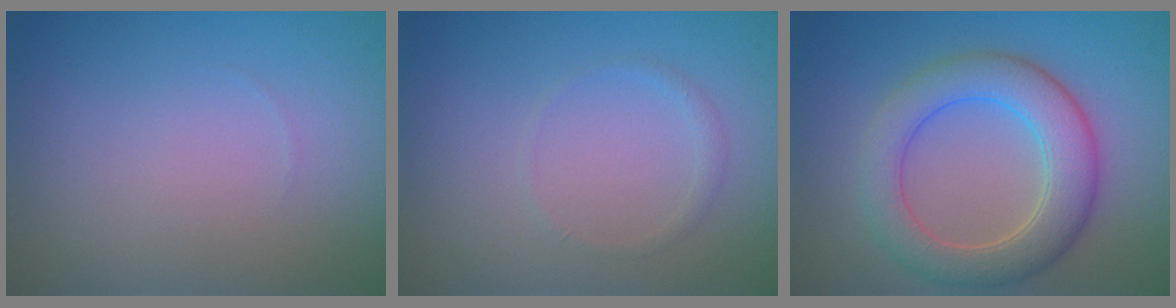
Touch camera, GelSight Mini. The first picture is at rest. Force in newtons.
{"total": 0.7, "press": 0.7, "slide": 0.0}
{"total": 6.0, "press": 5.9, "slide": 0.4}